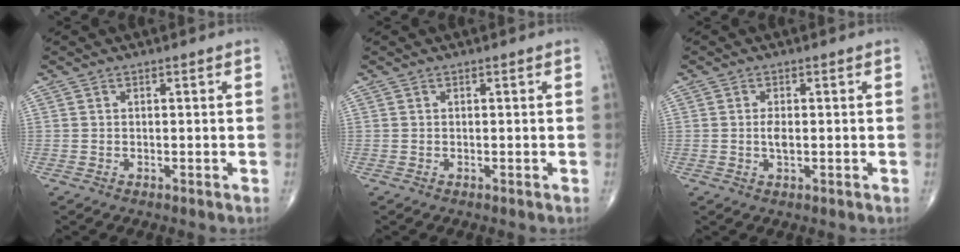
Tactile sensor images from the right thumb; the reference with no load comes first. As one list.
[{"total": 0.0}, {"total": 2.0, "force": [-0.1, 0.8, 1.8], "torque": [-0.035, -0.001, -0.002]}]